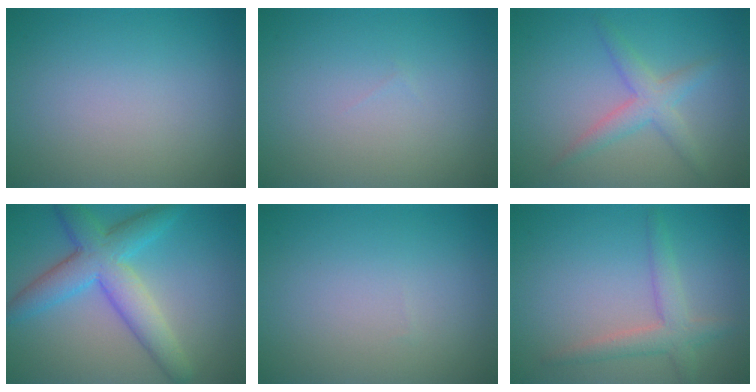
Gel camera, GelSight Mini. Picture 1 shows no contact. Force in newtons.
{"total": 0.0}
{"total": 2.8, "press": 2.8, "slide": 0.2}
{"total": 6.4, "press": 6.4, "slide": 0.1}
{"total": 0.0}
{"total": 2.8, "press": 2.8, "slide": 0.2}